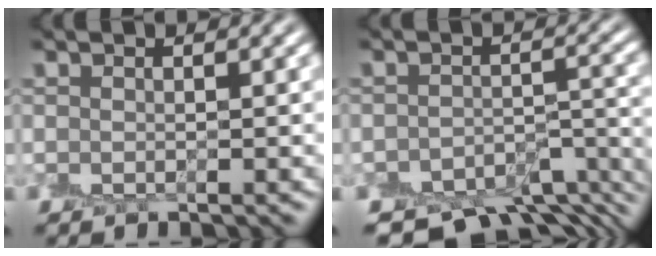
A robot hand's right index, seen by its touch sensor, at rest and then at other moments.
{"total": 8.1, "force": [-7.0, 2.7, 3.0], "torque": [-0.034, -0.013, -0.098]}